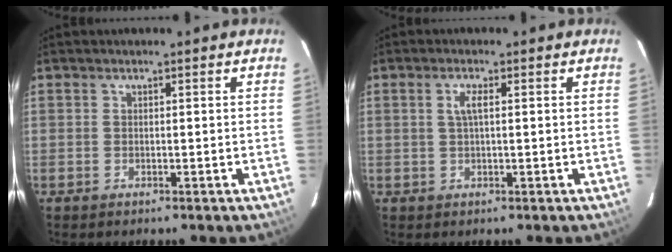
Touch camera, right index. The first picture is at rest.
{"total": 2.2, "force": [0.4, 0.4, 2.1], "torque": [-0.043, 0.003, 0.008]}